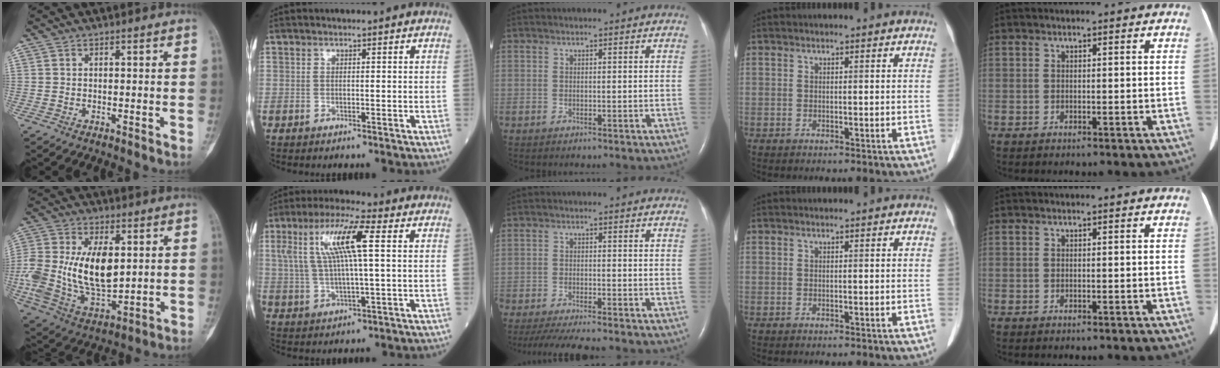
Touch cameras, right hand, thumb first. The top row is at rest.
{"thumb": {"total": 19.7, "force": [1.7, 11.2, 16.2], "torque": [-0.331, -0.016, 0.040]}, "index": {"total": 11.1, "force": [2.9, 1.5, 10.6], "torque": [-0.216, 0.022, 0.054]}, "middle": {"total": 10.8, "force": [-9.4, 1.0, 5.2], "torque": [-0.074, -0.021, -0.146]}}